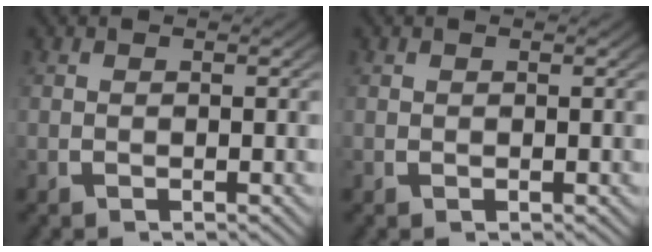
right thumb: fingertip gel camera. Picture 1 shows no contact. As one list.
[{"total": 0.0}]